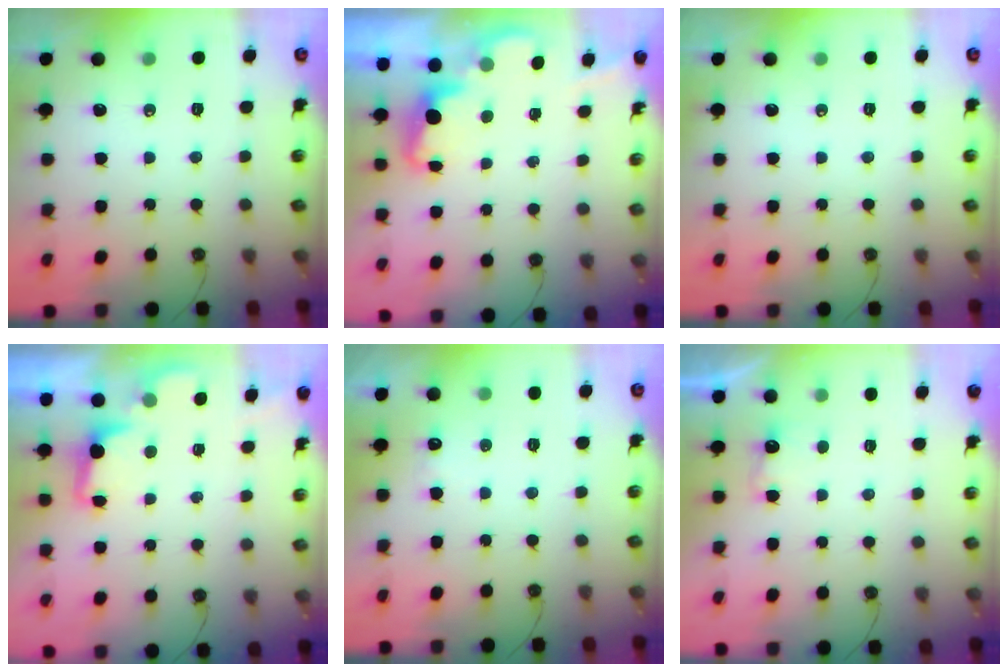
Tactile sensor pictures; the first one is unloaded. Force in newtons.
{"total": 2.0, "press": 1.9, "slide": 0.6}
{"total": 0.0}
{"total": 2.5, "press": 2.4, "slide": 0.6}
{"total": 2.9, "press": 2.7, "slide": 1.0}
{"total": 2.4, "press": 2.2, "slide": 0.9}